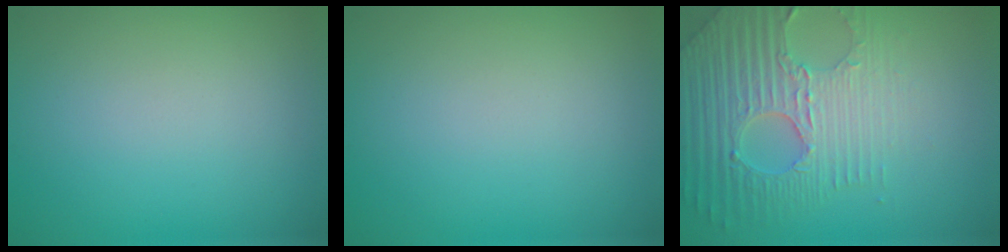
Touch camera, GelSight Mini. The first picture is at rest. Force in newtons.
{"total": 0.0}
{"total": 6.4, "press": 5.1, "slide": 3.9}